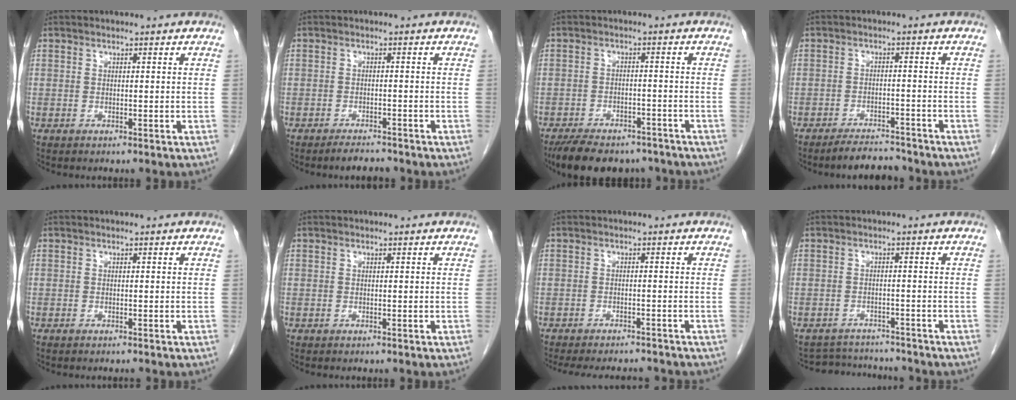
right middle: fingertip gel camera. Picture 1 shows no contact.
{"total": 2.6, "force": [-2.4, 0.6, 1.0], "torque": [-0.021, -0.004, -0.035]}
{"total": 13.1, "force": [-10.5, 5.6, 5.4], "torque": [-0.095, 0.001, -0.148]}
{"total": 4.7, "force": [-4.4, 1.1, 1.1], "torque": [-0.018, -0.007, -0.072]}
{"total": 0.6, "force": [-0.6, 0.0, 0.2], "torque": [-0.005, -0.002, -0.010]}
{"total": 0.0}
{"total": 11.0, "force": [-10.0, 2.7, 3.7], "torque": [-0.066, -0.002, -0.126]}
{"total": 5.4, "force": [-5.3, 1.1, -0.2], "torque": [0.004, 0.011, -0.074]}